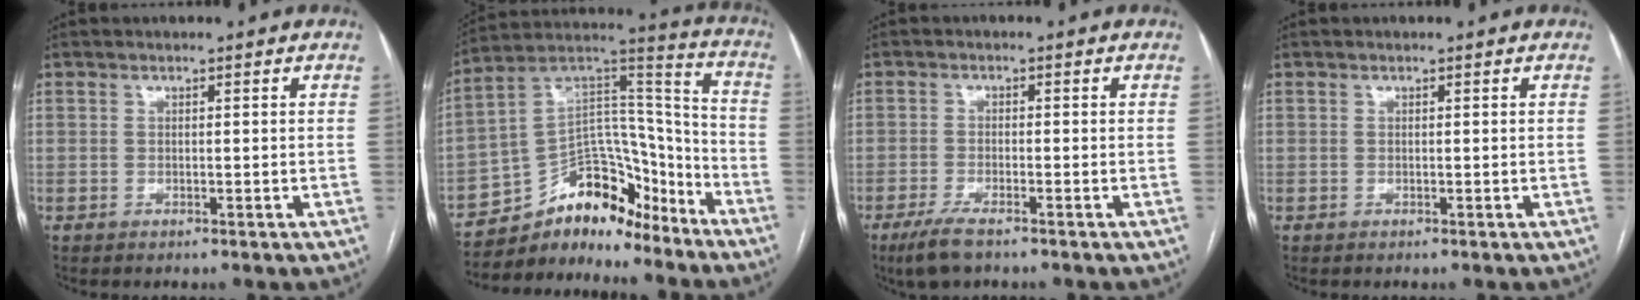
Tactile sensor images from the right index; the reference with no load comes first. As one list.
[{"total": 15.4, "force": [-12.9, 6.1, 5.7], "torque": [-0.087, 0.073, -0.219]}, {"total": 4.8, "force": [-3.4, 0.8, 3.3], "torque": [-0.071, -0.011, -0.062]}, {"total": 0.0}]